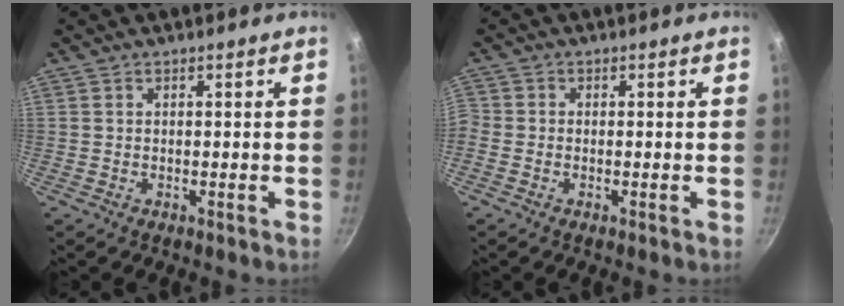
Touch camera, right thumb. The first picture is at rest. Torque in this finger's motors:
{"motor_torque": [0.04, 0.04, 0.18, -0.12, 0.09]}